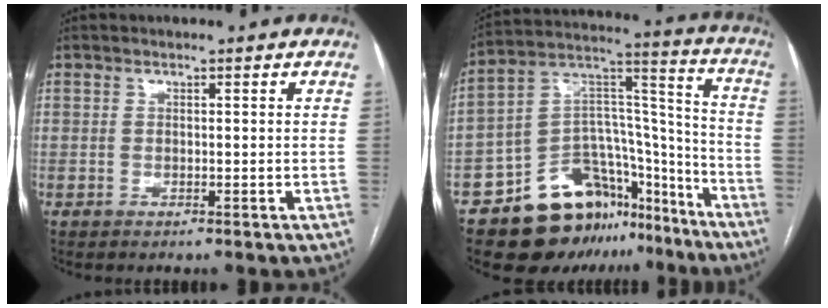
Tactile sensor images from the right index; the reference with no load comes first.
{"total": 19.4, "force": [-13.8, 10.6, 8.5], "torque": [-0.114, 0.081, -0.218]}